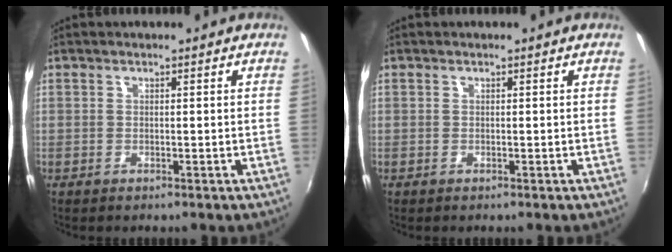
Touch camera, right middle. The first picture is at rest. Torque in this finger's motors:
{"motor_torque": [-0.08, 0.08, -0.02, 0.00]}